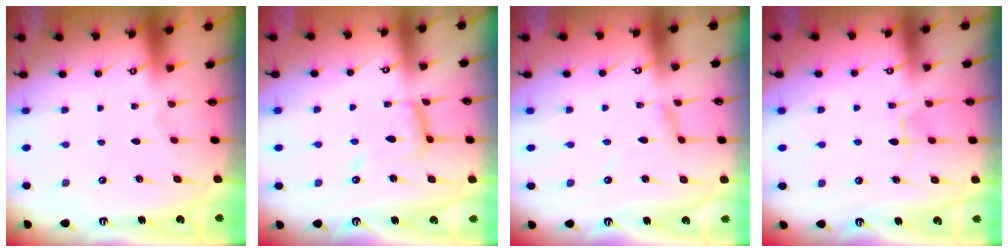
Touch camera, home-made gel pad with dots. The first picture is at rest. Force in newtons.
{"total": 11.1, "press": 11.0, "slide": 1.0}
{"total": 3.4, "press": 3.4, "slide": 0.3}
{"total": 5.2, "press": 5.1, "slide": 0.8}